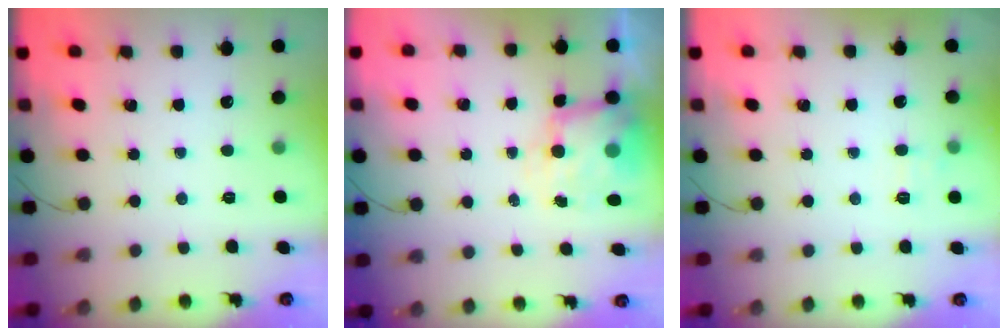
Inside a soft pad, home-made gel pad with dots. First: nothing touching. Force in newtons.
{"total": 7.4, "press": 7.3, "slide": 0.9}
{"total": 6.0, "press": 5.8, "slide": 1.6}